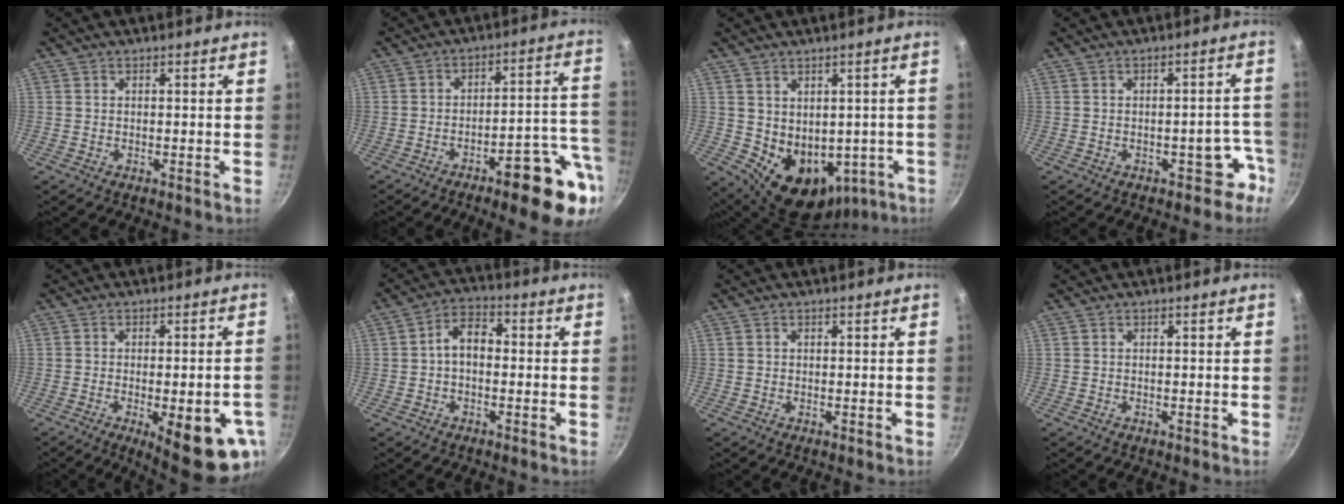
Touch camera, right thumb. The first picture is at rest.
{"total": 14.9, "force": [-6.7, 4.1, 12.7], "torque": [-0.128, 0.049, -0.093]}
{"total": 12.5, "force": [-1.0, 9.5, 8.1], "torque": [-0.094, -0.008, 0.022]}
{"total": 5.4, "force": [-3.1, 3.2, 3.0], "torque": [0.021, 0.049, -0.023]}
{"total": 15.0, "force": [-5.1, 4.8, 13.3], "torque": [-0.146, 0.001, -0.059]}
{"total": 6.0, "force": [-0.3, 4.0, 4.5], "torque": [-0.058, 0.022, -0.016]}
{"total": 0.0}
{"total": 0.0}